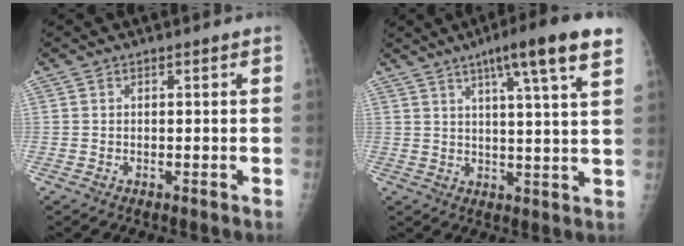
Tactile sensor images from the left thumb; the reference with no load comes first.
{"total": 12.8, "force": [7.4, 0.6, 10.4], "torque": [-0.155, -0.020, 0.100]}